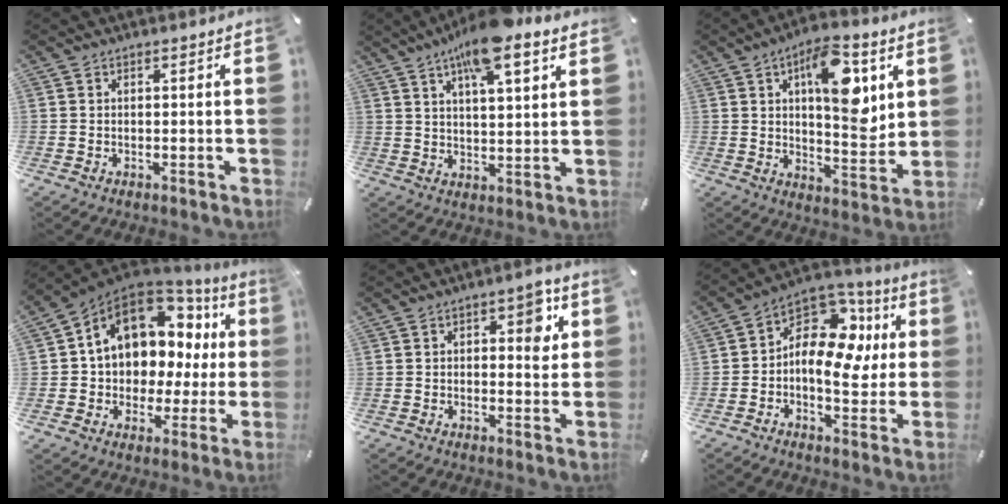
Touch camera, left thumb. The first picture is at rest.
{"total": 13.0, "force": [8.8, 3.5, 9.0], "torque": [-0.151, -0.029, 0.149]}
{"total": 15.5, "force": [5.8, 7.0, 12.6], "torque": [-0.178, -0.019, 0.093]}
{"total": 13.6, "force": [6.3, 9.8, 7.0], "torque": [-0.123, -0.046, 0.113]}
{"total": 7.4, "force": [1.7, 3.8, 6.1], "torque": [-0.062, -0.007, 0.016]}
{"total": 15.1, "force": [2.4, 10.4, 10.7], "torque": [-0.171, -0.023, 0.040]}